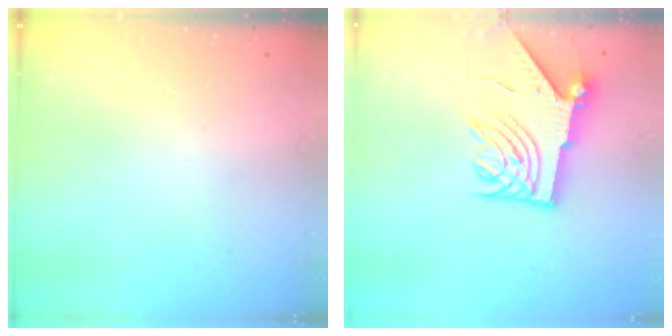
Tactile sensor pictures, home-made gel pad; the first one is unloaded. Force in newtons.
{"total": 9.2, "press": 9.1, "slide": 1.3}